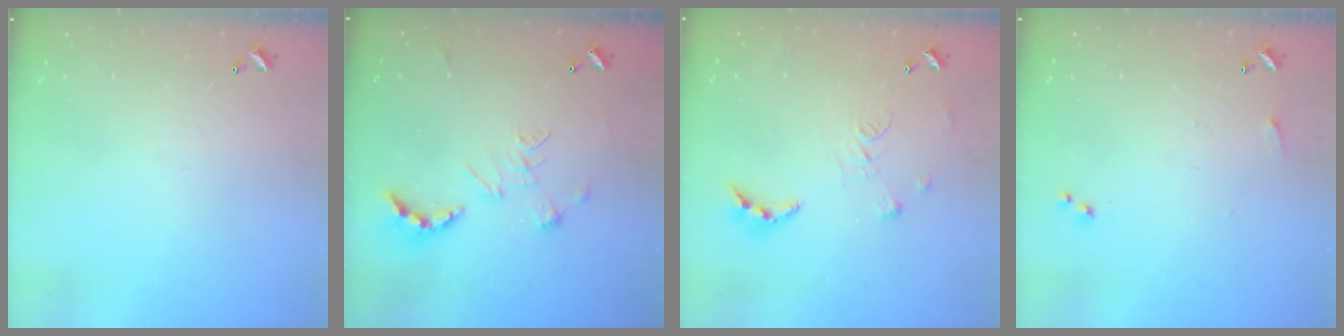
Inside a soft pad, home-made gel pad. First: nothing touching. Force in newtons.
{"total": 2.5, "press": 2.0, "slide": 1.5}
{"total": 9.6, "press": 9.5, "slide": 0.9}
{"total": 5.1, "press": 5.0, "slide": 0.7}